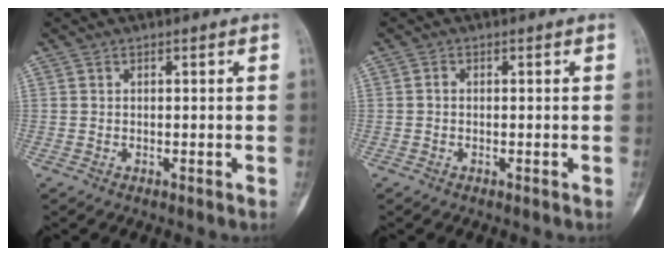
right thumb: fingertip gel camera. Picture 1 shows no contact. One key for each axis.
{"total": 0.6, "fx": -0.1, "fy": 0.5, "fz": 0.4, "tx": -0.006, "ty": 0.002, "tz": -0.008}